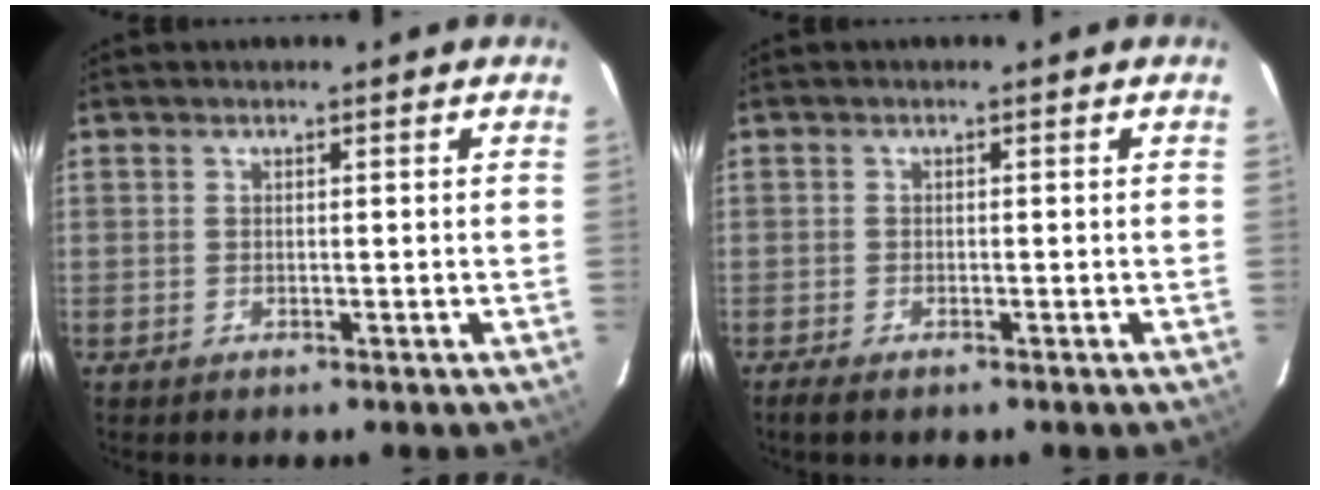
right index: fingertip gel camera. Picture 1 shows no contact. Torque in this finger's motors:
{"motor_torque": [0.09, 0.02, 0.02, 0.02]}